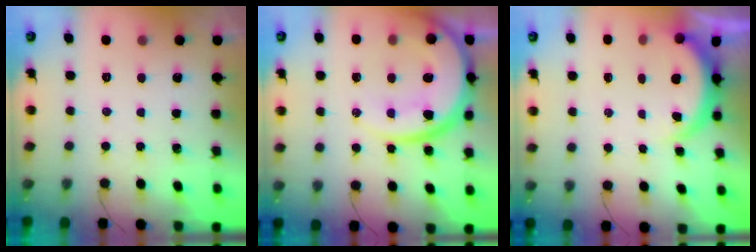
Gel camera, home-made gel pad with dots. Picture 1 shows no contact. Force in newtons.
{"total": 18.8, "press": 18.6, "slide": 2.2}
{"total": 5.1, "press": 5.0, "slide": 0.4}